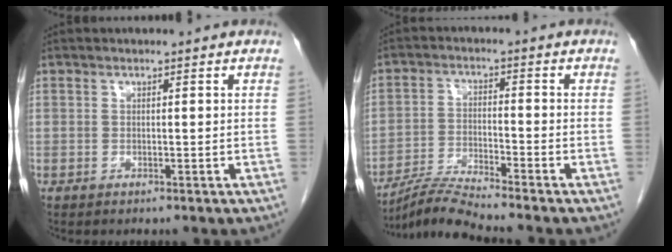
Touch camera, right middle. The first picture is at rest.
{"total": 6.5, "force": [-6.0, -1.9, 1.6], "torque": [-0.037, -0.021, -0.115]}